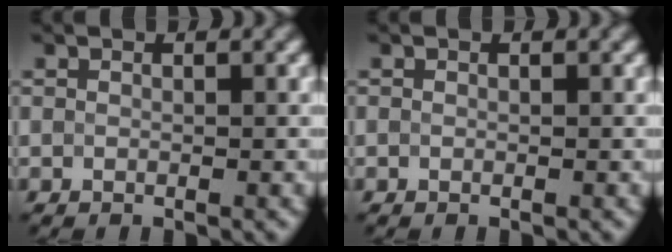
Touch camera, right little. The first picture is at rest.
{"total": 0.0}